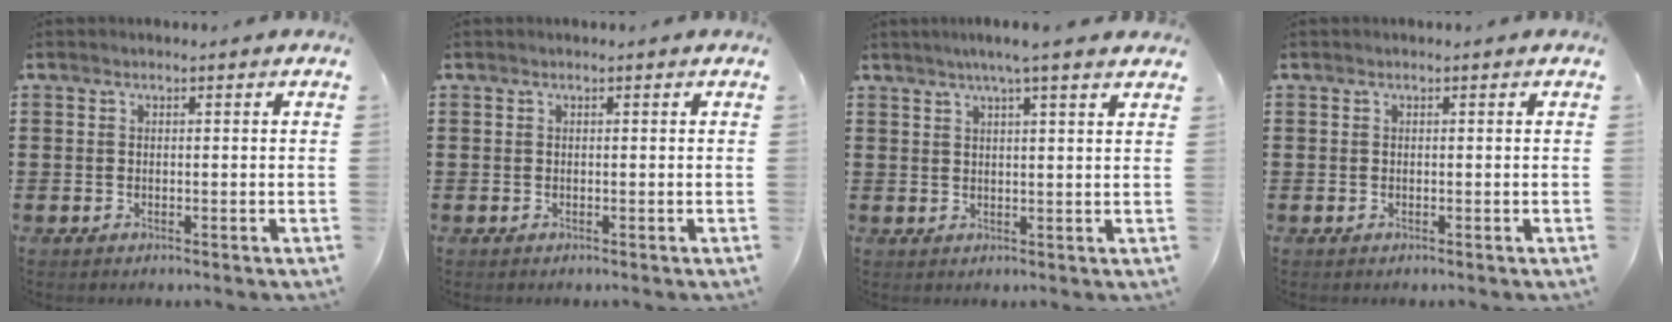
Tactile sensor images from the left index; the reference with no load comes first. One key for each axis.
{"total": 0.0}
{"total": 3.7, "fx": 2.8, "fy": -0.5, "fz": 2.3, "tx": -0.052, "ty": -0.002, "tz": 0.049}
{"total": 0.0}